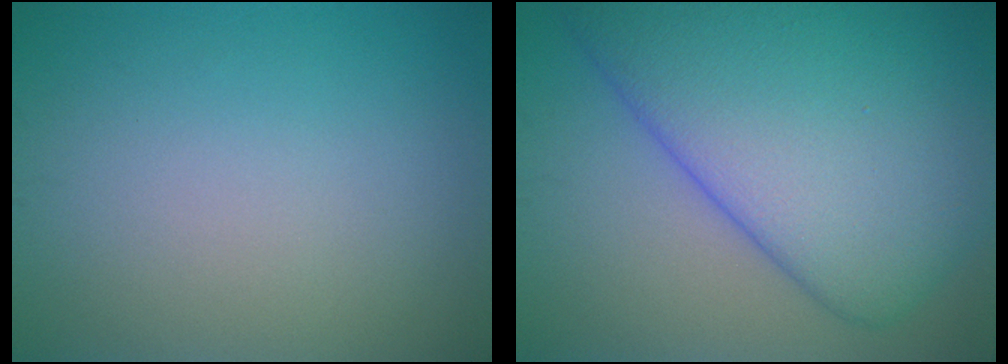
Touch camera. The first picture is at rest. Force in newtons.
{"total": 14.2, "press": 14.2, "slide": 0.4}